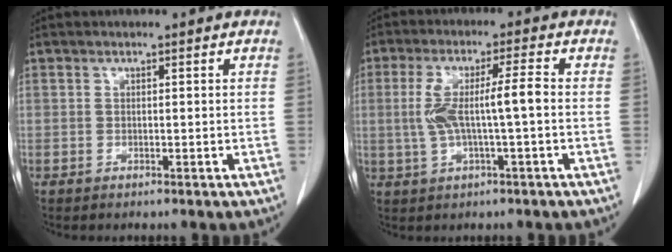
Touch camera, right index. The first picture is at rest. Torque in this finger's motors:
{"motor_torque": [0.31, 0.02, 0.24, 0.09]}